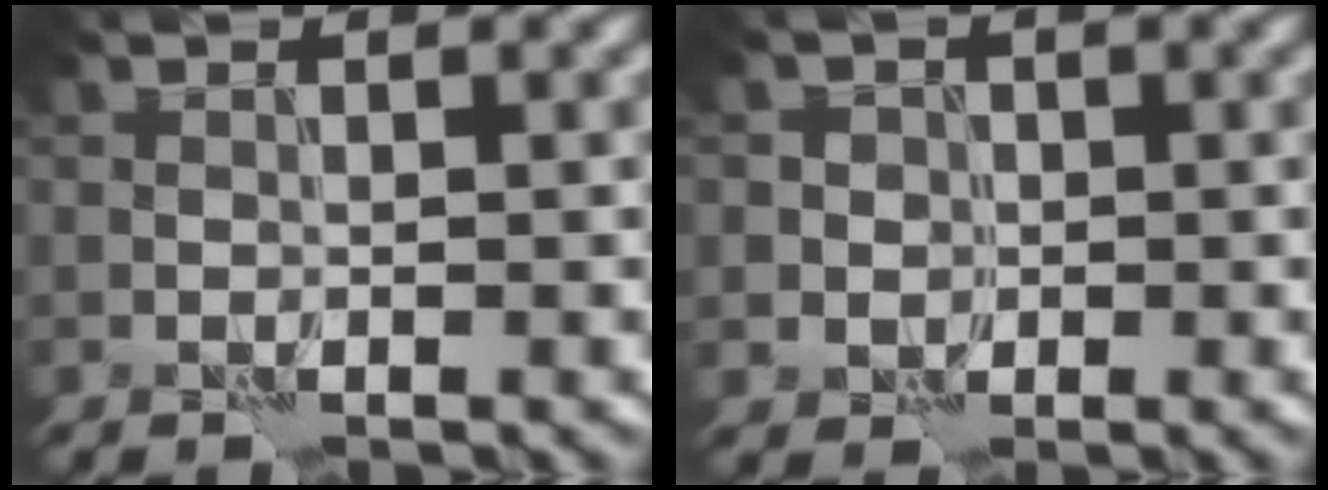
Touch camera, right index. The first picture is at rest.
{"total": 2.3, "force": [0.2, 2.2, 0.4], "torque": [0.016, 0.008, -0.010]}